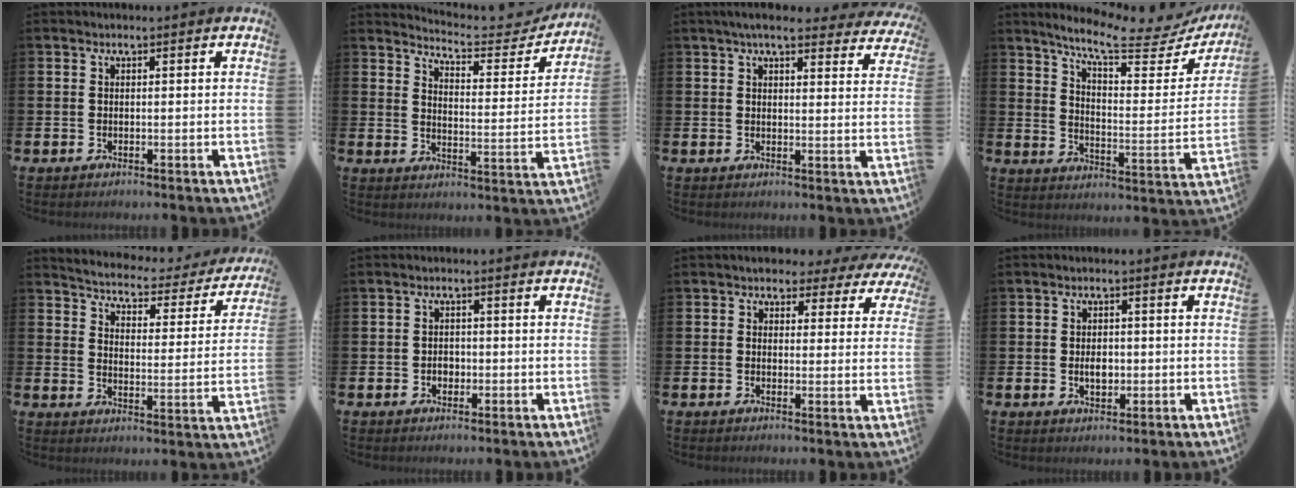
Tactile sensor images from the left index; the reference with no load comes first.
{"total": 5.3, "force": [5.2, 0.9, 1.1], "torque": [-0.035, -0.044, 0.082]}
{"total": 5.3, "force": [4.8, 0.9, 2.1], "torque": [-0.040, -0.017, 0.084]}
{"total": 9.5, "force": [7.9, 1.8, 4.9], "torque": [-0.108, -0.055, 0.128]}
{"total": 3.9, "force": [3.7, 0.8, 0.8], "torque": [-0.039, -0.037, 0.055]}
{"total": 1.7, "force": [-0.4, 1.4, 1.0], "torque": [-0.011, 0.003, -0.011]}
{"total": 2.9, "force": [2.1, 1.8, 0.6], "torque": [-0.010, -0.014, 0.030]}
{"total": 2.7, "force": [-0.1, 1.8, 2.0], "torque": [-0.024, -0.001, -0.007]}